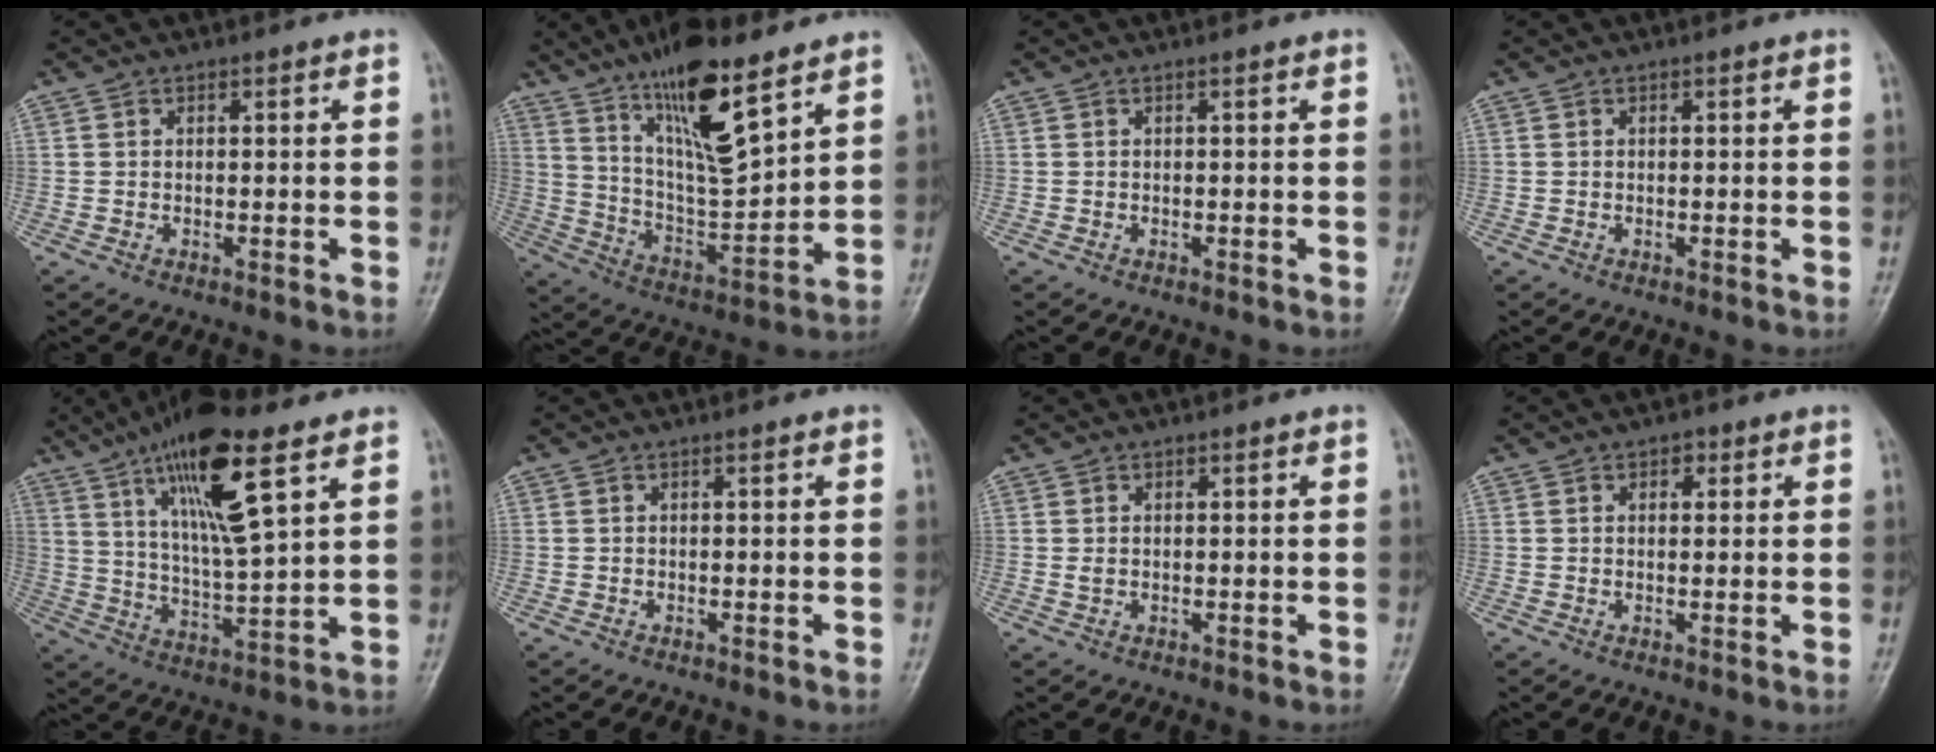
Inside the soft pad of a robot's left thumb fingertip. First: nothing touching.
{"total": 17.8, "force": [11.2, 4.9, 12.9], "torque": [-0.204, -0.064, 0.211]}
{"total": 0.0}
{"total": 0.0}
{"total": 17.4, "force": [9.0, 4.3, 14.3], "torque": [-0.248, -0.034, 0.165]}
{"total": 0.0}
{"total": 1.1, "force": [0.3, 0.8, 0.7], "torque": [-0.013, 0.000, 0.008]}
{"total": 2.1, "force": [1.0, 1.5, 1.1], "torque": [-0.003, 0.000, 0.009]}